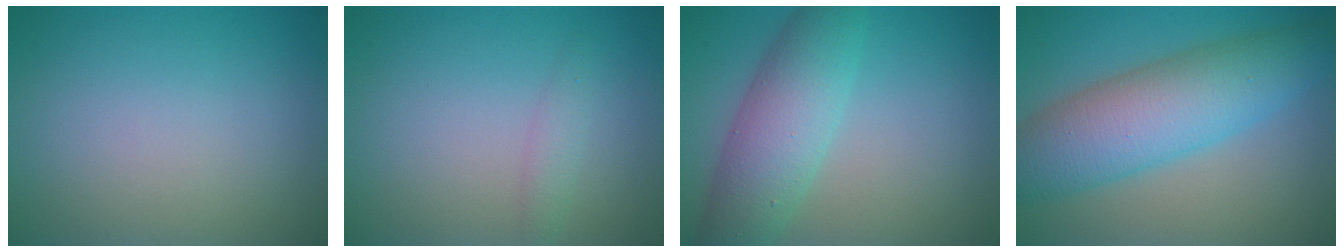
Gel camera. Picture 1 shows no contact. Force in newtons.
{"total": 1.3, "press": 1.3, "slide": 0.0}
{"total": 6.3, "press": 6.3, "slide": 0.2}
{"total": 8.4, "press": 8.4, "slide": 0.1}